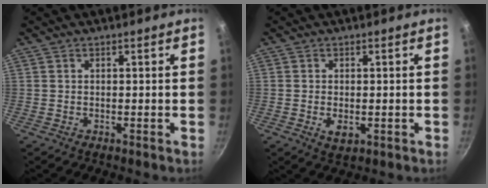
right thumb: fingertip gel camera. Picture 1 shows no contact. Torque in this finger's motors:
{"motor_torque": [-0.28, 0.15, 0.11, 0.26, 0.10]}